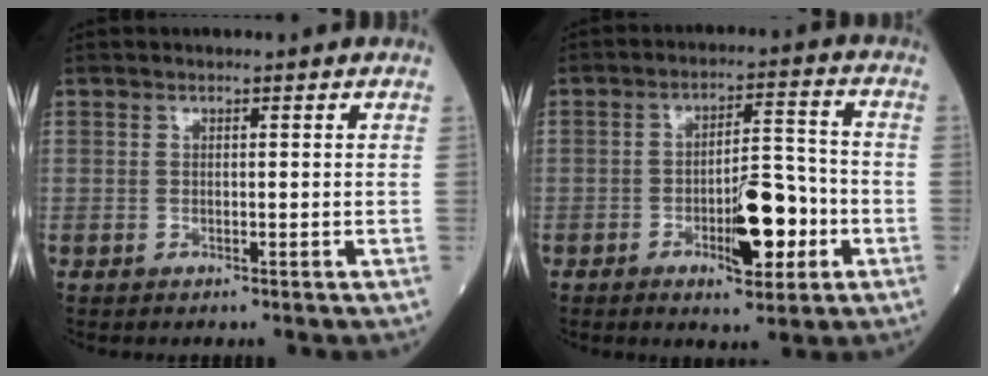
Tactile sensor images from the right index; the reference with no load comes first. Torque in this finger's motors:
{"motor_torque": [0.15, -0.03, 0.15, 0.06]}